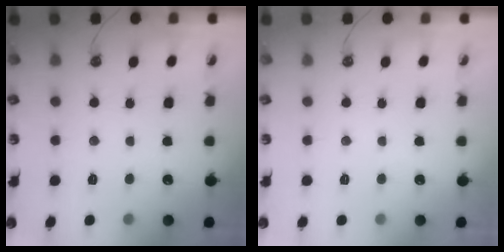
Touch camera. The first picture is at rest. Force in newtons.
{"total": 0.0}